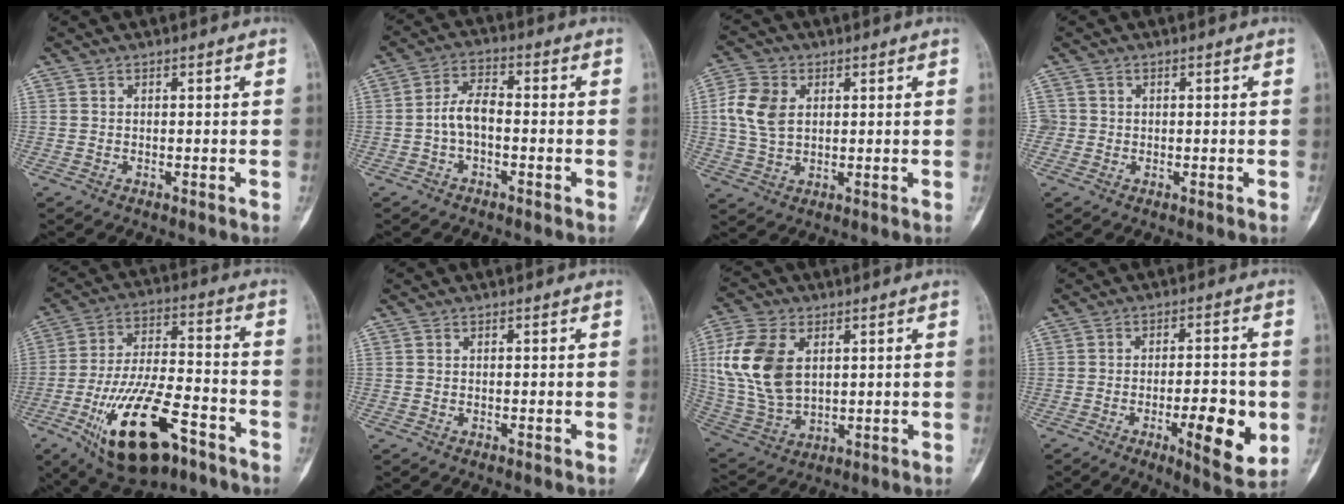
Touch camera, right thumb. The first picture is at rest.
{"total": 5.4, "force": [-1.2, 2.9, 4.4], "torque": [-0.077, 0.025, -0.033]}
{"total": 8.5, "force": [1.7, 5.9, 5.8], "torque": [-0.120, 0.003, 0.035]}
{"total": 1.8, "force": [0.2, 1.8, 0.2], "torque": [0.009, 0.004, 0.003]}
{"total": 20.9, "force": [-10.2, 8.7, 16.0], "torque": [-0.292, 0.051, -0.163]}
{"total": 0.0}
{"total": 15.7, "force": [3.5, 9.9, 11.6], "torque": [-0.238, -0.008, 0.078]}
{"total": 11.2, "force": [-2.9, 3.4, 10.3], "torque": [-0.135, 0.001, -0.039]}